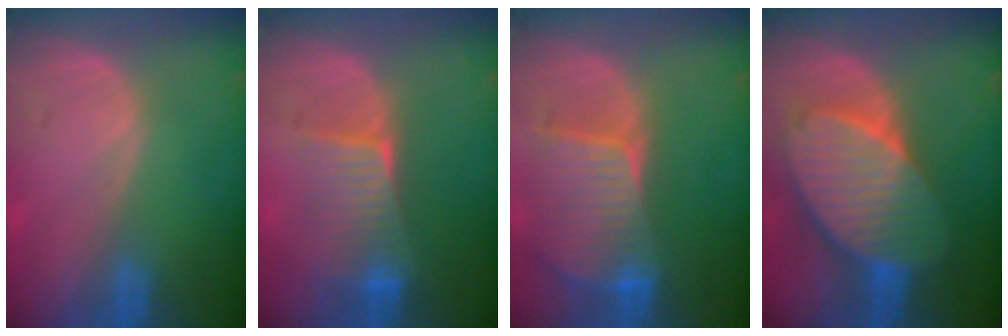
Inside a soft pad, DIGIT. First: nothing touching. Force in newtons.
{"total": 6.5, "press": 6.2, "slide": 2.0}
{"total": 9.3, "press": 8.1, "slide": 4.4}
{"total": 10.9, "press": 10.9, "slide": 0.5}